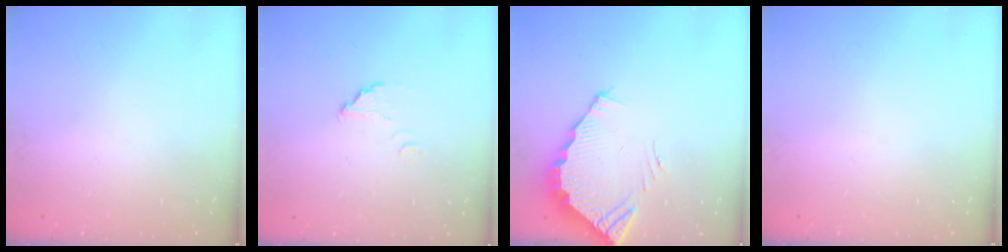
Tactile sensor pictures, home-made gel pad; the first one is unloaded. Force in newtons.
{"total": 4.7, "press": 4.7, "slide": 0.3}
{"total": 3.8, "press": 3.8, "slide": 0.3}
{"total": 0.0}